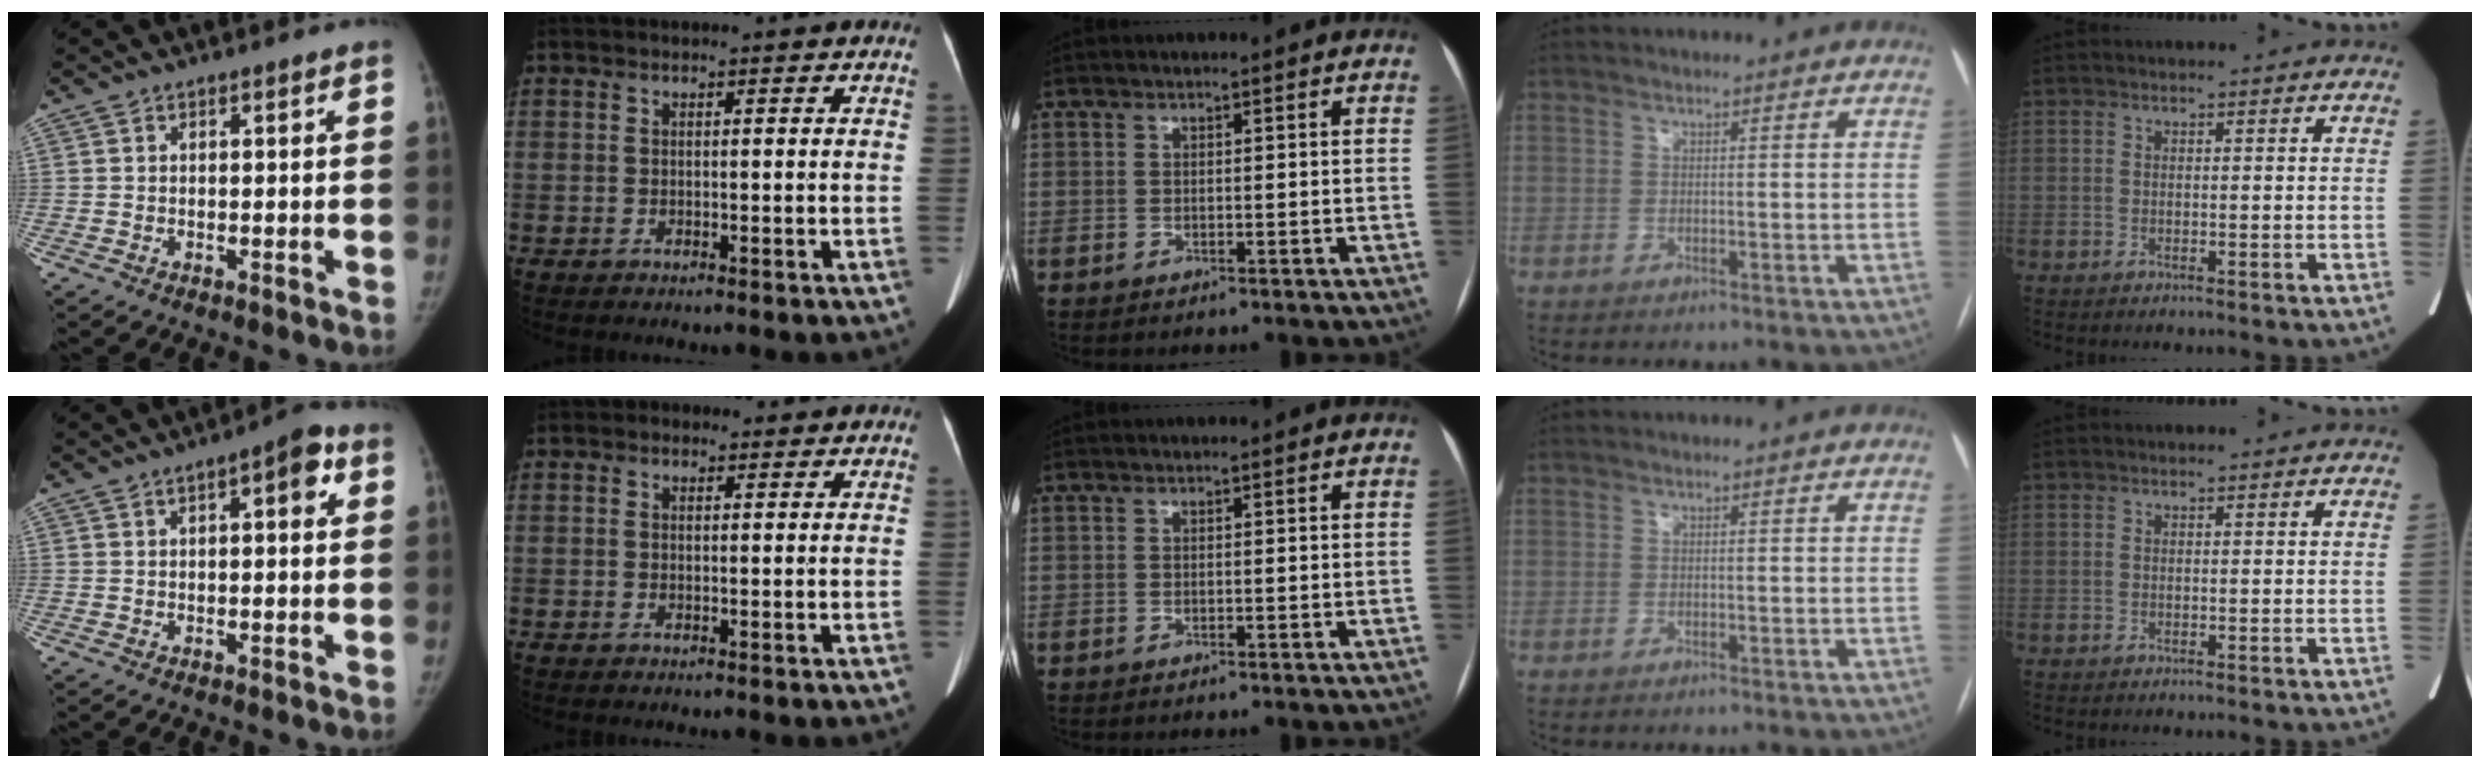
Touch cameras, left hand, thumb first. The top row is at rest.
{"thumb": {"total": 5.7, "force": [1.8, 2.1, 5.0], "torque": [-0.054, 0.009, 0.018]}, "index": {"total": 1.8, "force": [1.0, 1.4, 0.6], "torque": [-0.011, 0.012, 0.009]}}